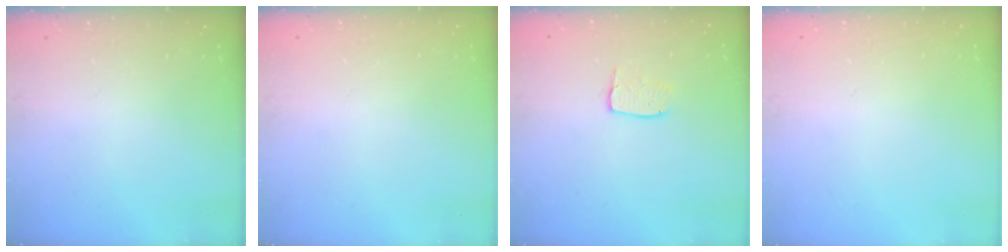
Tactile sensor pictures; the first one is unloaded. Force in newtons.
{"total": 0.0}
{"total": 5.6, "press": 5.6, "slide": 0.3}
{"total": 0.0}